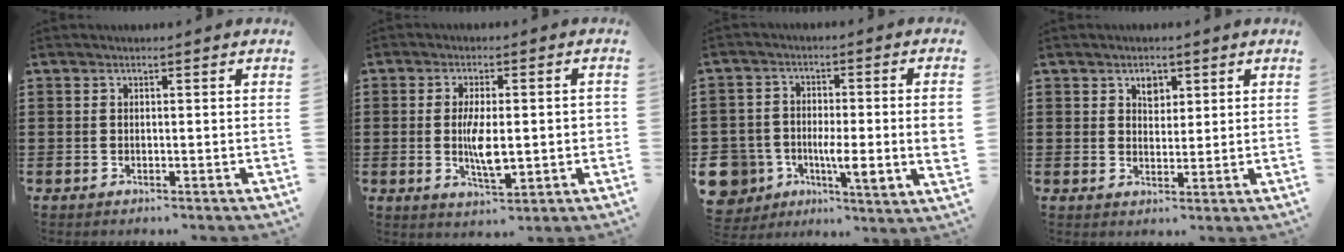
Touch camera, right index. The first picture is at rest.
{"total": 7.0, "force": [-0.2, 2.0, 6.7], "torque": [-0.138, -0.004, -0.011]}
{"total": 8.0, "force": [-2.1, 5.3, 5.6], "torque": [-0.135, -0.007, -0.040]}
{"total": 2.6, "force": [1.5, 1.7, 1.3], "torque": [-0.015, -0.001, 0.025]}